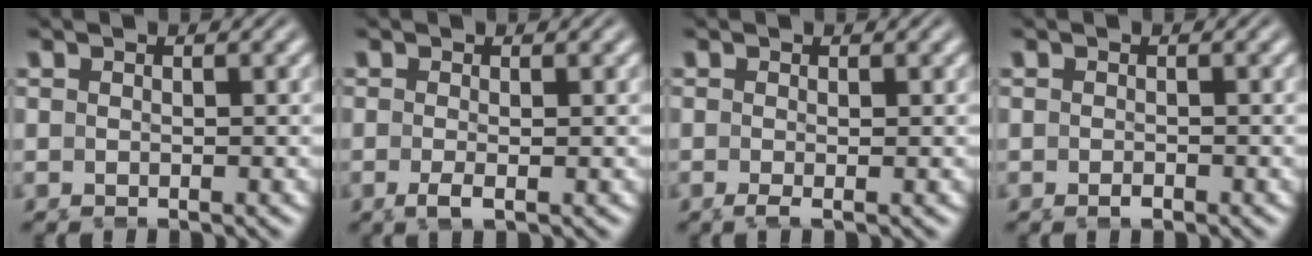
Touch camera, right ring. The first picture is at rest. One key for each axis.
{"total": 1.2, "fx": -0.8, "fy": 0.1, "fz": 0.9, "tx": -0.027, "ty": -0.007, "tz": -0.015}
{"total": 0.7, "fx": -0.5, "fy": -0.2, "fz": 0.5, "tx": -0.014, "ty": -0.005, "tz": -0.010}
{"total": 0.8, "fx": -0.7, "fy": 0.3, "fz": 0.2, "tx": -0.006, "ty": -0.003, "tz": -0.015}